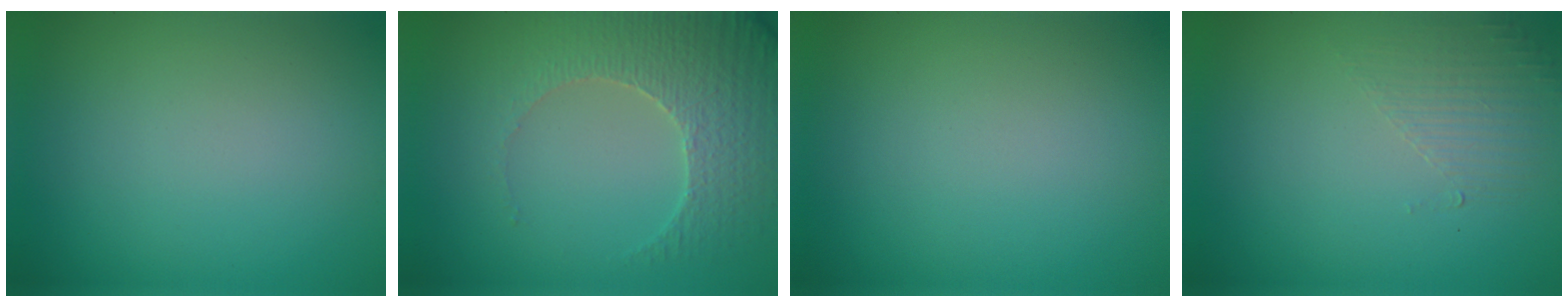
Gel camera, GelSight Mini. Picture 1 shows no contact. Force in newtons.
{"total": 4.1, "press": 4.1, "slide": 0.4}
{"total": 0.0}
{"total": 1.6, "press": 0.4, "slide": 1.5}